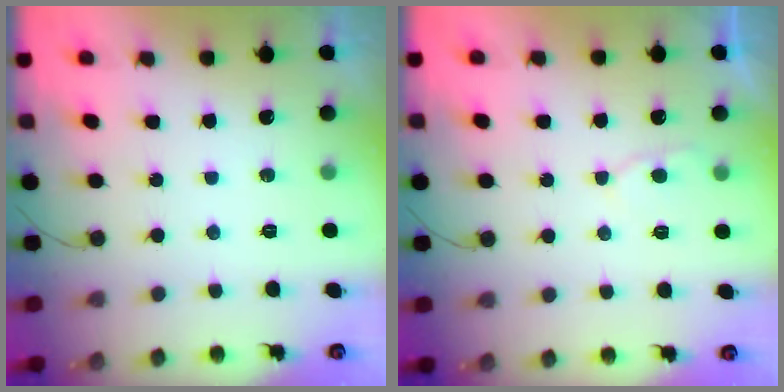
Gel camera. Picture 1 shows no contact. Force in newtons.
{"total": 3.7, "press": 3.7, "slide": 0.4}